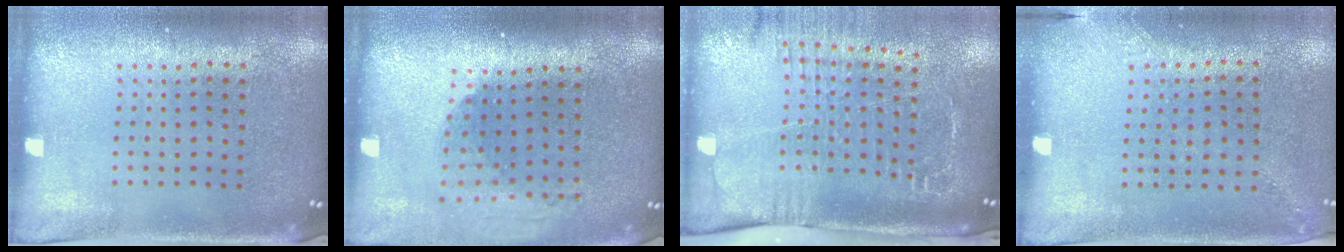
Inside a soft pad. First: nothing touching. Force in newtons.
{"total": 2.0, "press": 1.5, "slide": 1.3}
{"total": 2.6, "press": 2.0, "slide": 1.7}
{"total": 1.3, "press": 1.0, "slide": 0.8}